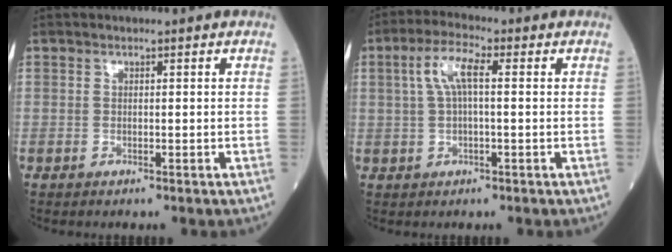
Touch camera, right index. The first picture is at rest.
{"total": 5.5, "force": [1.2, 1.4, 5.2], "torque": [-0.113, 0.021, 0.024]}